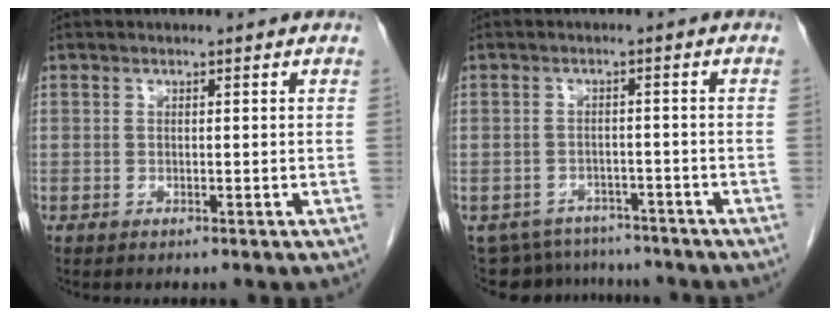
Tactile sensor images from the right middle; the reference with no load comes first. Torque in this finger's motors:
{"motor_torque": [-0.38, -0.31, -0.20, -0.05]}